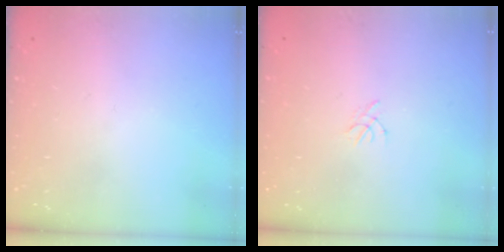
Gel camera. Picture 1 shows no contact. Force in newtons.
{"total": 1.3, "press": 1.2, "slide": 0.4}